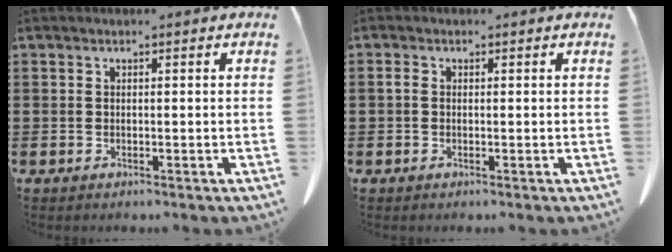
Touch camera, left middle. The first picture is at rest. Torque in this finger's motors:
{"motor_torque": [0.02, 0.12, 0.02, 0.01]}